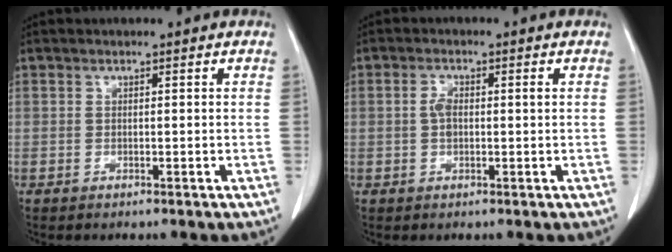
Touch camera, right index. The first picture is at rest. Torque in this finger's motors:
{"motor_torque": [0.09, 0.04, 0.06, 0.03]}